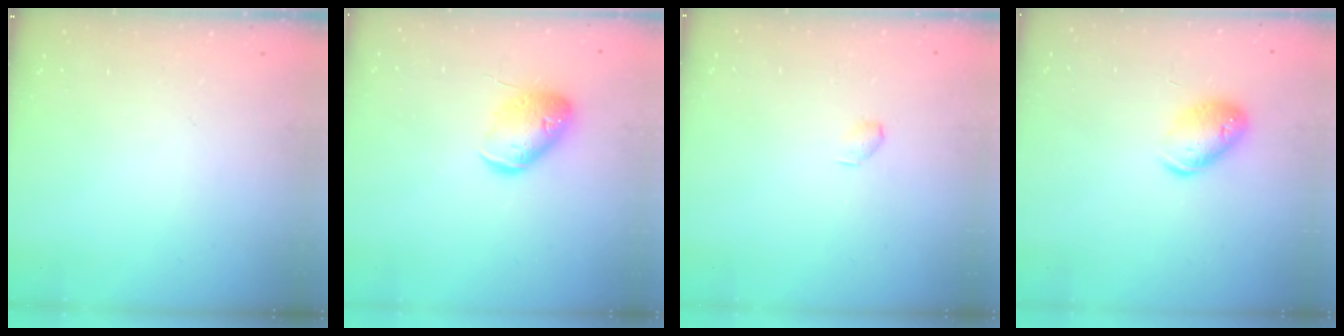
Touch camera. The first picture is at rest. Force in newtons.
{"total": 11.9, "press": 11.8, "slide": 1.4}
{"total": 2.9, "press": 2.9, "slide": 0.5}
{"total": 11.9, "press": 11.7, "slide": 2.1}